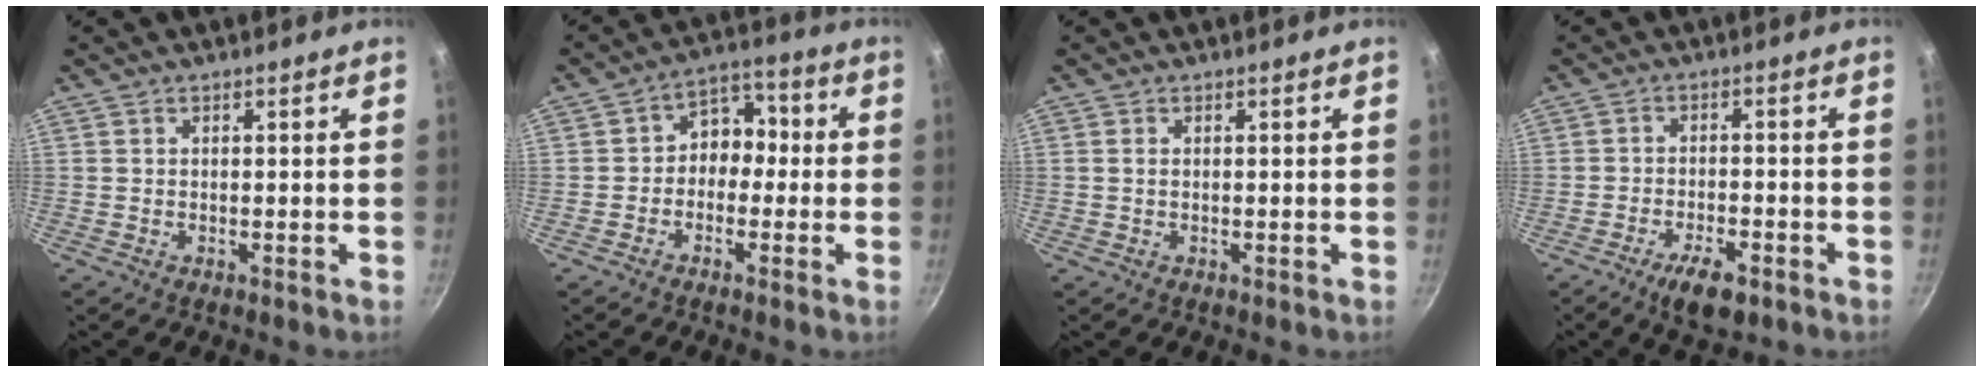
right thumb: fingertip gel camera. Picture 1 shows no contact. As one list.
[{"total": 7.1, "force": [-0.9, 5.7, 4.2], "torque": [-0.008, 0.032, -0.032]}, {"total": 0.8, "force": [0.1, 0.5, 0.6], "torque": [-0.012, 0.000, 0.000]}, {"total": 7.7, "force": [-4.5, 3.2, 5.4], "torque": [-0.081, 0.022, -0.066]}]